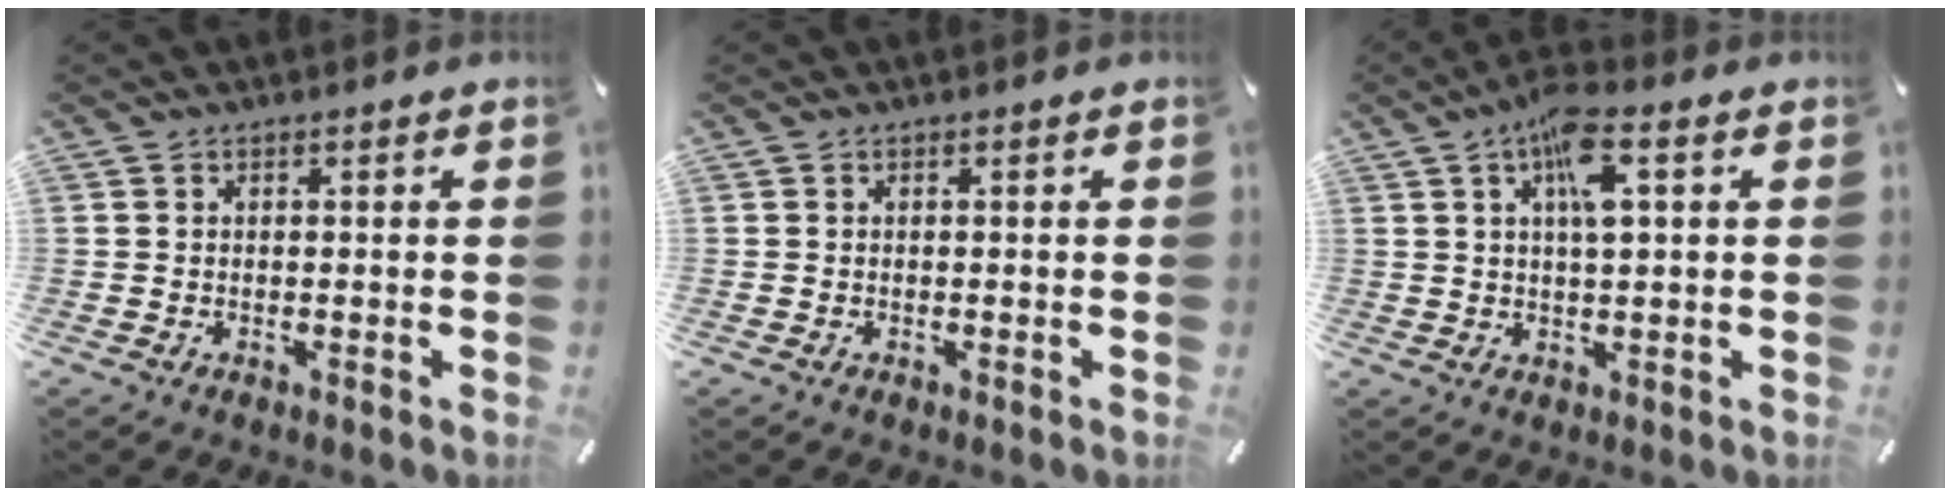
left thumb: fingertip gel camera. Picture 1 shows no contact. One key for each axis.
{"total": 0.0}
{"total": 8.6, "fx": 3.2, "fy": 2.5, "fz": 7.7, "tx": -0.145, "ty": 0.004, "tz": 0.052}